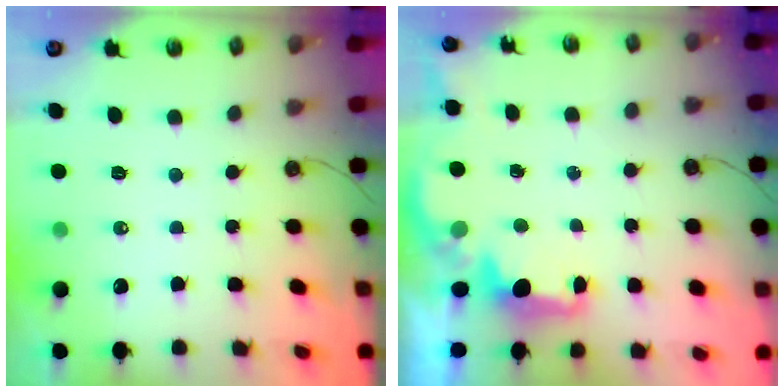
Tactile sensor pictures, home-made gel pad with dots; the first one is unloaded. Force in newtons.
{"total": 1.6, "press": 1.5, "slide": 0.5}